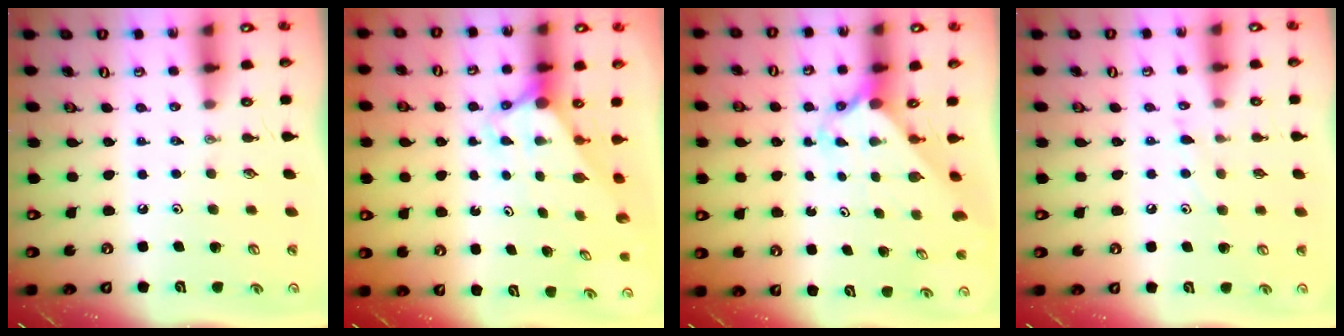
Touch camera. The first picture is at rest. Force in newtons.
{"total": 2.7, "press": 2.7, "slide": 0.0}
{"total": 2.1, "press": 2.1, "slide": 0.1}
{"total": 5.6, "press": 5.6, "slide": 0.4}